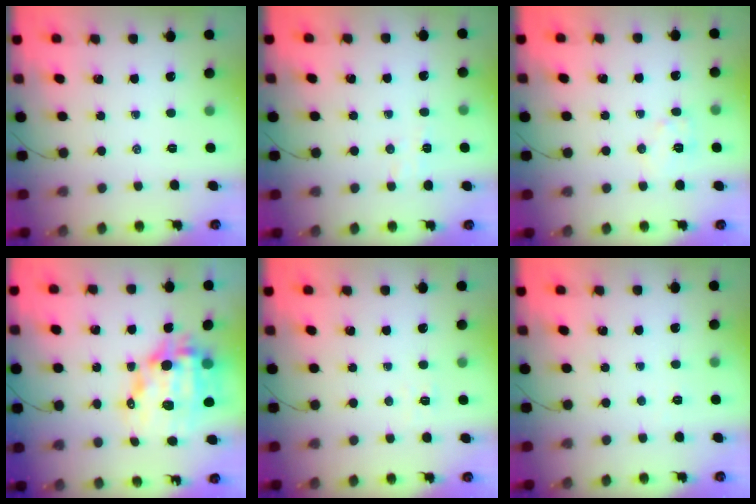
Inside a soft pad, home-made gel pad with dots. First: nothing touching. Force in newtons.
{"total": 3.3, "press": 3.2, "slide": 0.9}
{"total": 6.5, "press": 6.4, "slide": 0.8}
{"total": 15.1, "press": 14.6, "slide": 3.8}
{"total": 2.8, "press": 2.7, "slide": 0.8}
{"total": 1.8, "press": 1.7, "slide": 0.5}